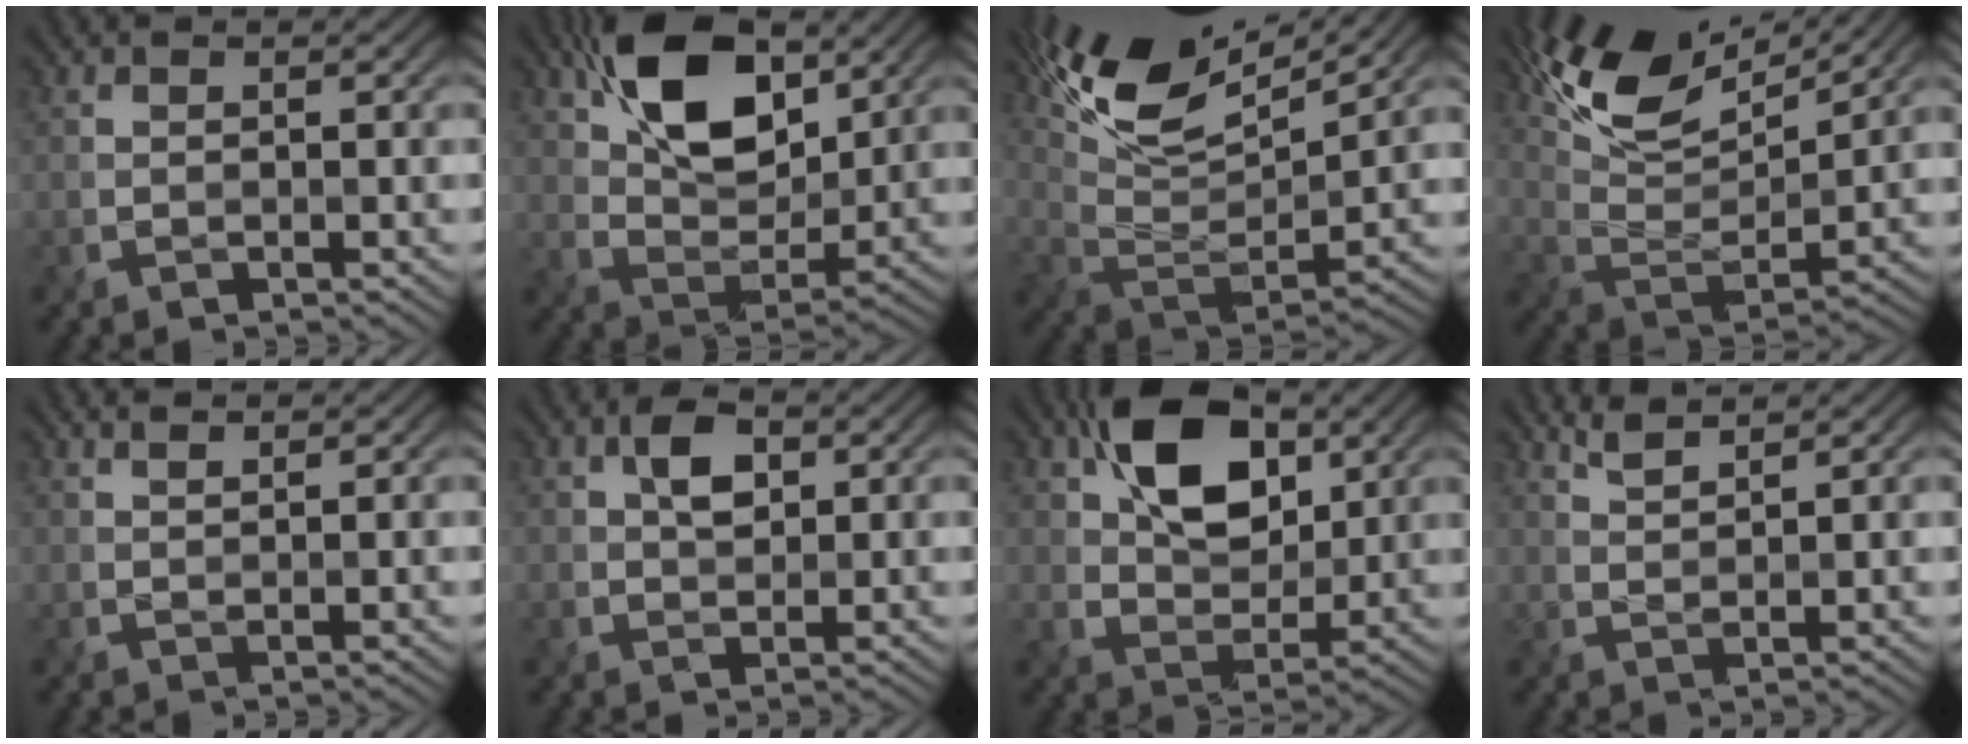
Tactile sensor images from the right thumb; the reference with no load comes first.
{"total": 12.9, "force": [6.2, 7.0, 8.9], "torque": [-0.167, 0.012, 0.110]}
{"total": 14.0, "force": [9.5, 4.5, 9.3], "torque": [-0.195, 0.011, 0.177]}
{"total": 12.6, "force": [9.1, 3.9, 7.8], "torque": [-0.169, 0.013, 0.172]}
{"total": 1.1, "force": [1.0, 0.0, 0.4], "torque": [-0.015, 0.000, 0.019]}
{"total": 3.4, "force": [1.1, 2.1, 2.4], "torque": [-0.048, 0.006, 0.017]}
{"total": 10.7, "force": [4.3, 6.6, 7.3], "torque": [-0.130, 0.011, 0.072]}
{"total": 2.4, "force": [2.1, 0.3, 1.2], "torque": [-0.024, 0.009, 0.045]}